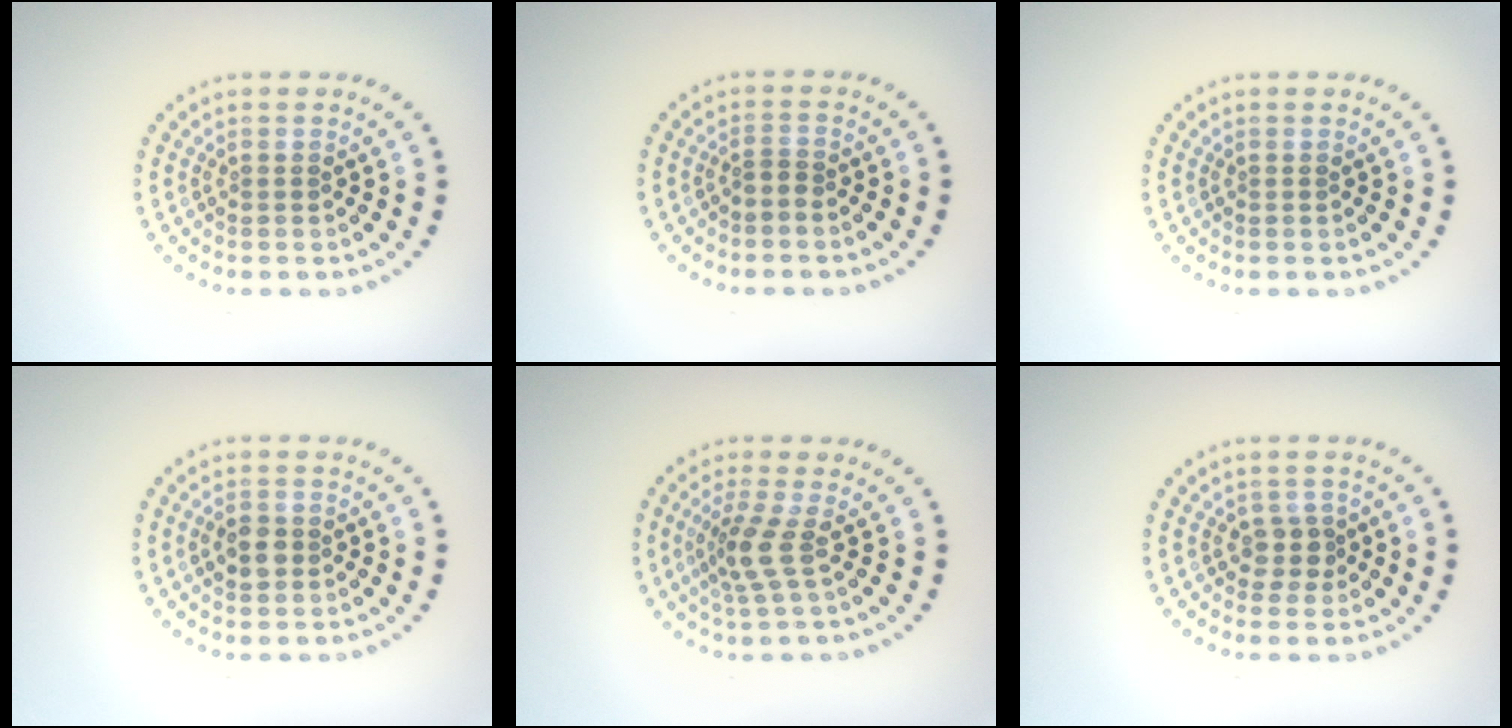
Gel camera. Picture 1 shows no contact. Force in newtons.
{"total": 0.8, "press": 0.6, "slide": 0.6}
{"total": 0.0}
{"total": 1.9, "press": 1.8, "slide": 0.3}
{"total": 2.7, "press": 1.9, "slide": 1.9}
{"total": 1.9, "press": 1.6, "slide": 1.0}